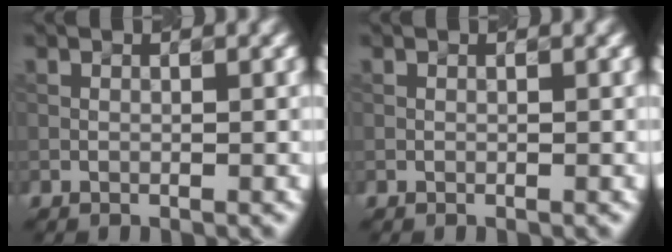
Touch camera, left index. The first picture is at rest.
{"total": 0.0}